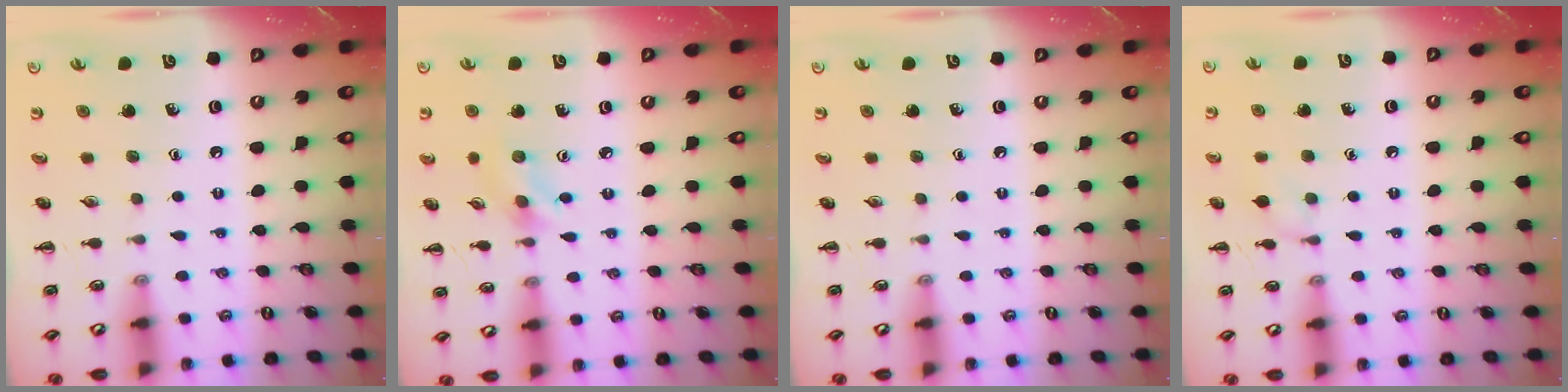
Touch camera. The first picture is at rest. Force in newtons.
{"total": 2.7, "press": 2.6, "slide": 0.6}
{"total": 0.0}
{"total": 6.2, "press": 5.8, "slide": 2.2}